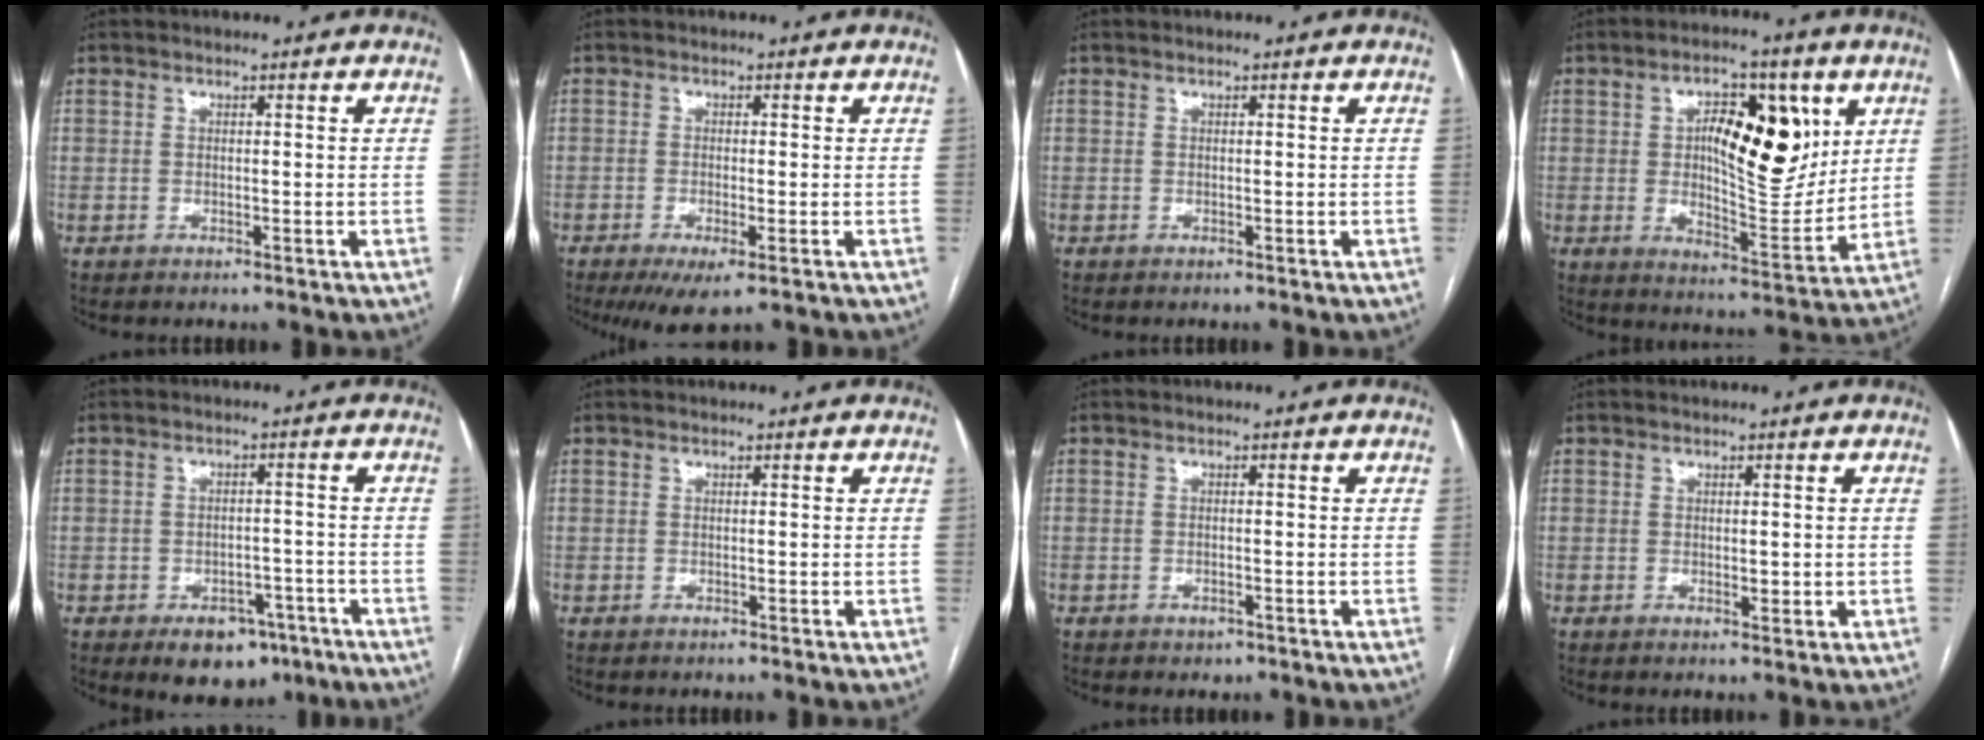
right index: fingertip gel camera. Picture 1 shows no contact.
{"total": 4.7, "force": [-2.5, 0.9, 3.9], "torque": [-0.065, -0.012, -0.038]}
{"total": 0.0}
{"total": 15.1, "force": [4.0, 6.0, 13.2], "torque": [-0.195, 0.011, 0.070]}
{"total": 7.6, "force": [-4.7, 4.8, 3.6], "torque": [-0.037, 0.012, -0.058]}
{"total": 0.0}
{"total": 1.3, "force": [-0.8, 0.8, 0.6], "torque": [-0.012, 0.000, -0.005]}
{"total": 1.6, "force": [0.0, 0.9, 1.3], "torque": [-0.016, -0.002, 0.002]}